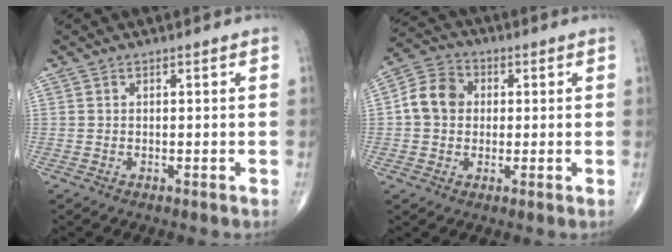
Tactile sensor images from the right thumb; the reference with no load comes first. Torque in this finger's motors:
{"motor_torque": [-0.25, 0.30, 0.03, -0.02, 0.10]}